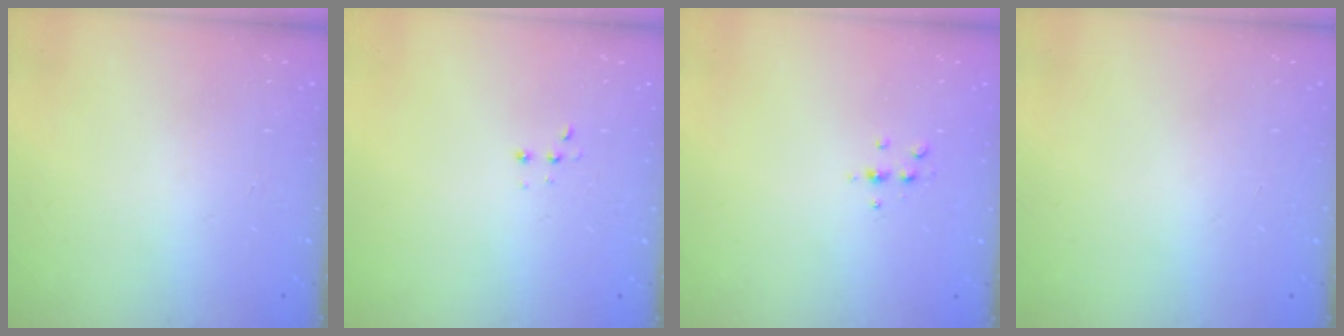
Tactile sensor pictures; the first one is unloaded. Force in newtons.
{"total": 2.7, "press": 2.7, "slide": 0.5}
{"total": 5.3, "press": 5.2, "slide": 1.0}
{"total": 0.0}